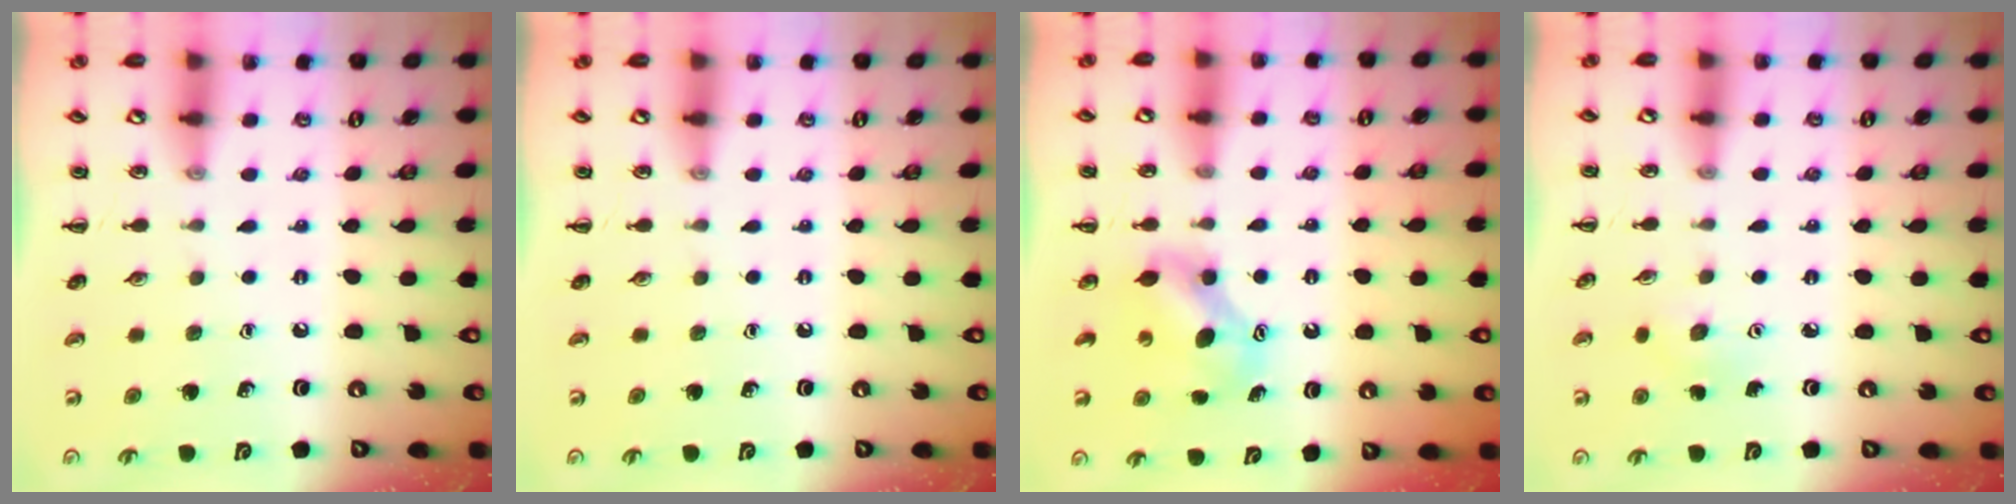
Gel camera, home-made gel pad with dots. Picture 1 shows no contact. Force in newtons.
{"total": 0.0}
{"total": 7.1, "press": 7.1, "slide": 0.4}
{"total": 3.1, "press": 3.0, "slide": 0.8}